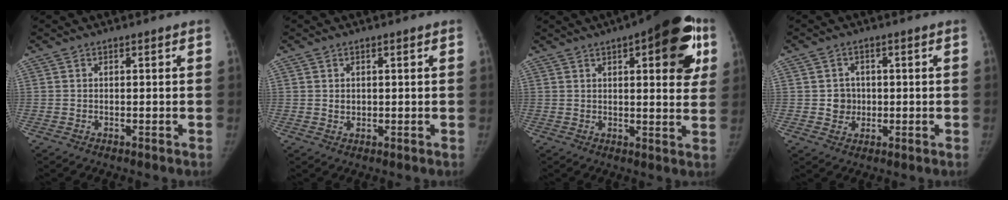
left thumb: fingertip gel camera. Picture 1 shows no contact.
{"total": 1.3, "force": [0.4, 1.1, 0.5], "torque": [-0.001, -0.003, 0.010]}
{"total": 18.3, "force": [7.3, 6.6, 15.4], "torque": [-0.162, -0.008, 0.087]}
{"total": 3.8, "force": [0.0, 3.7, 1.0], "torque": [0.009, 0.005, 0.002]}